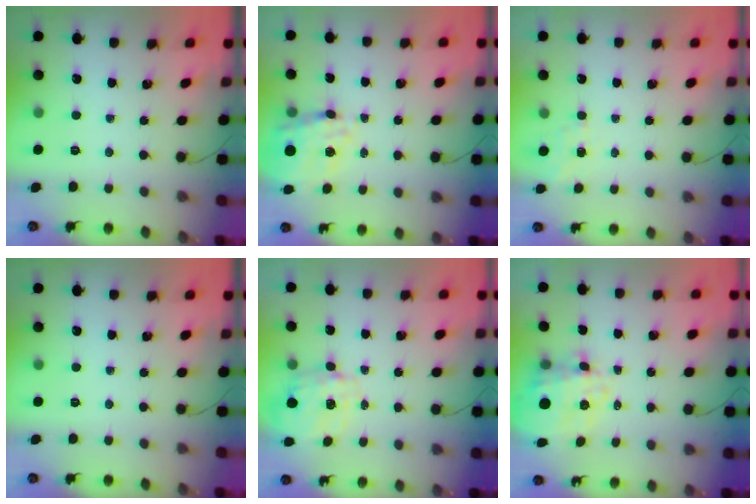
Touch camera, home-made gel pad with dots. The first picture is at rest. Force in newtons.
{"total": 15.6, "press": 15.2, "slide": 3.7}
{"total": 5.7, "press": 5.5, "slide": 1.5}
{"total": 0.0}
{"total": 2.5, "press": 2.3, "slide": 1.0}
{"total": 7.7, "press": 7.1, "slide": 3.1}